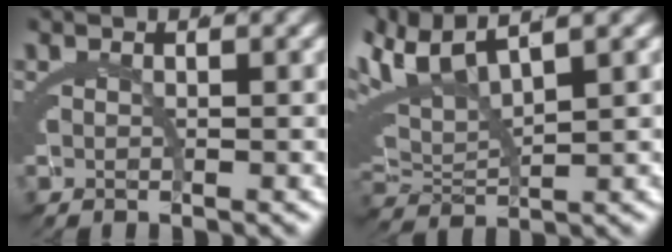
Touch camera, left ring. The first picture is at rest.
{"total": 9.0, "force": [3.0, 6.3, 5.7], "torque": [-0.148, -0.002, 0.048]}